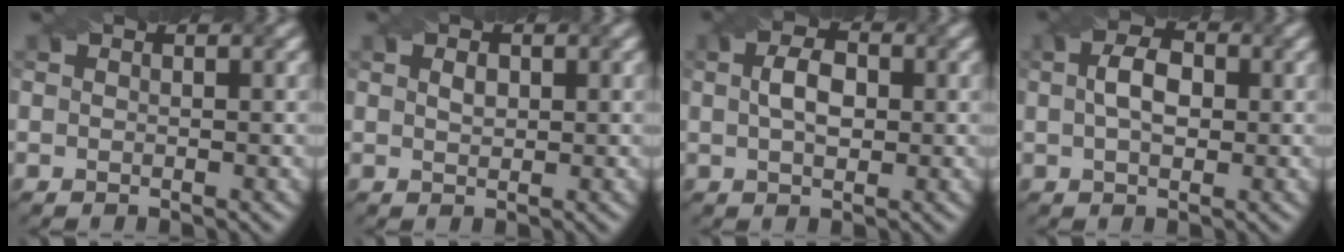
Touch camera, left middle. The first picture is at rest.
{"total": 1.1, "force": [0.4, 0.7, 0.8], "torque": [-0.015, 0.001, 0.011]}
{"total": 3.4, "force": [0.4, 2.0, 2.7], "torque": [-0.055, 0.005, 0.004]}
{"total": 3.6, "force": [0.4, 2.2, 2.8], "torque": [-0.054, 0.007, 0.003]}